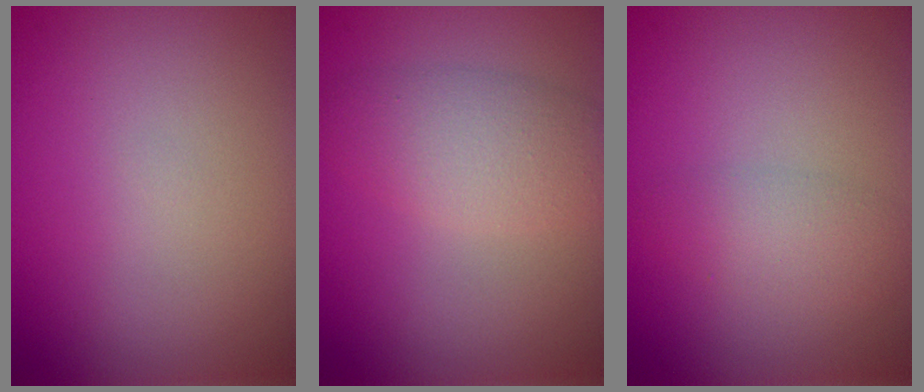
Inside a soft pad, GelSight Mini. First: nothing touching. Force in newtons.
{"total": 3.7, "press": 3.7, "slide": 0.2}
{"total": 2.4, "press": 2.4, "slide": 0.1}